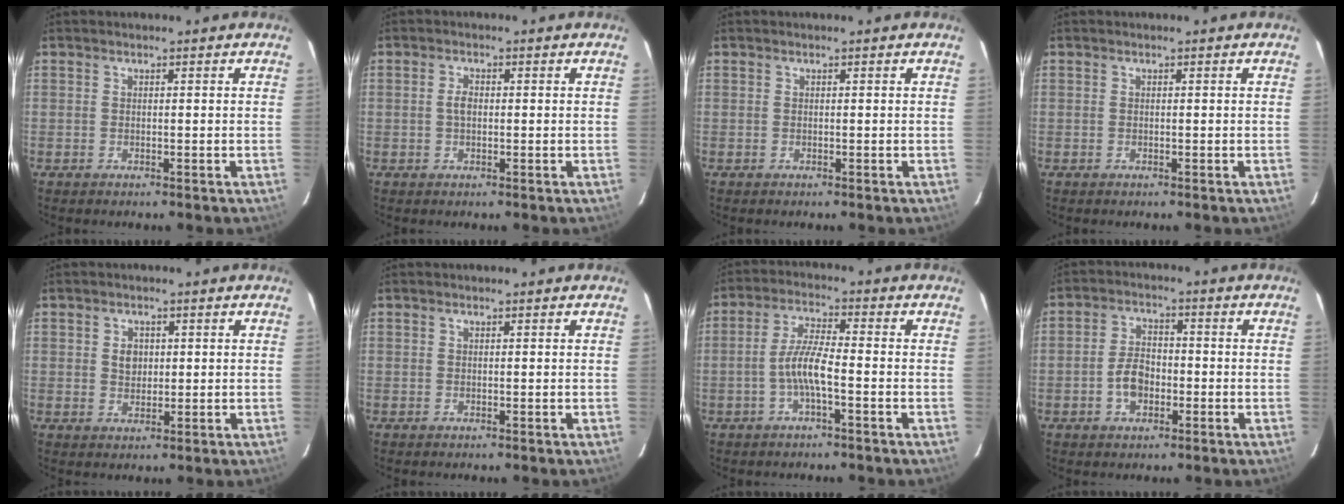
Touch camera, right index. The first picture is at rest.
{"total": 2.0, "force": [-0.1, 1.2, 1.6], "torque": [-0.032, 0.005, -0.001]}
{"total": 0.0}
{"total": 0.0}
{"total": 2.9, "force": [0.5, 2.5, 1.5], "torque": [-0.022, 0.006, 0.010]}
{"total": 0.0}
{"total": 5.8, "force": [-2.1, 0.7, 5.4], "torque": [-0.114, 0.008, -0.041]}
{"total": 5.8, "force": [-1.9, 3.8, 3.9], "torque": [-0.078, 0.013, -0.029]}